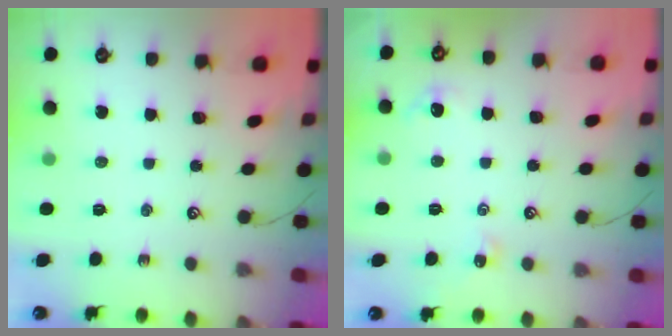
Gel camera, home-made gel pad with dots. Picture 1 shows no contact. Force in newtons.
{"total": 2.7, "press": 2.6, "slide": 0.5}